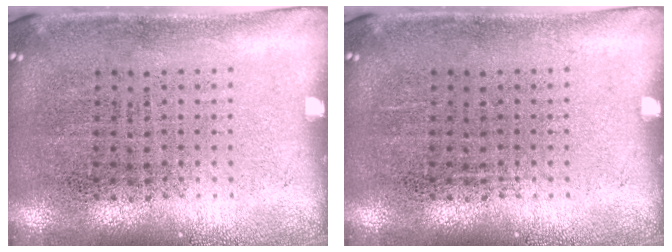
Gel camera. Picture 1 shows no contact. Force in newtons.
{"total": 0.0}